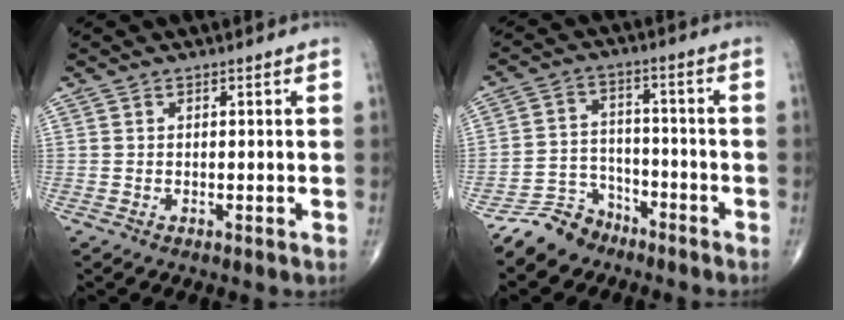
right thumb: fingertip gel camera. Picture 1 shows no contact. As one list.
[{"total": 7.3, "force": [-6.1, 4.1, 0.5], "torque": [0.016, 0.048, -0.122]}]